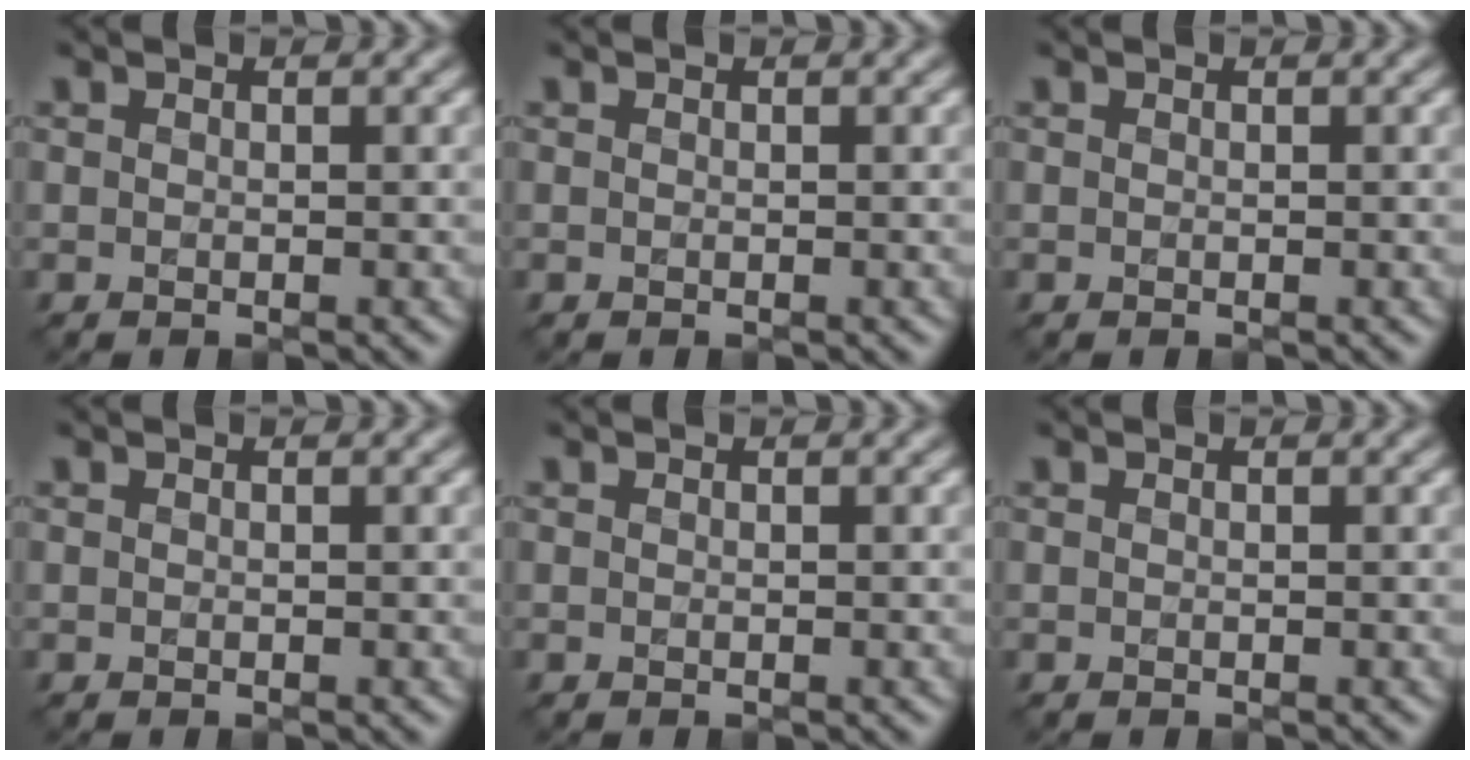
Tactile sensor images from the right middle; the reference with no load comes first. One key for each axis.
{"total": 0.0}
{"total": 0.0}
{"total": 0.0}
{"total": 0.0}
{"total": 0.0}